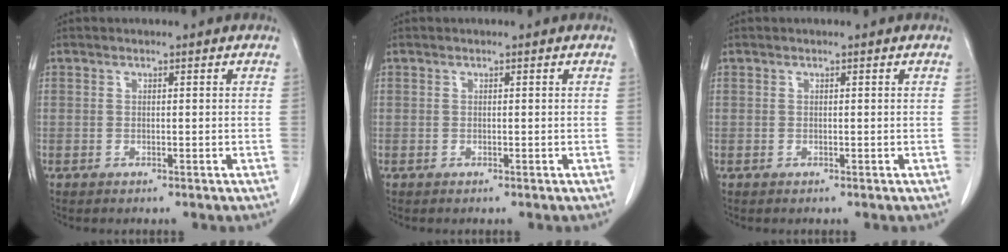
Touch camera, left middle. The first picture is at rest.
{"total": 0.0}
{"total": 0.0}